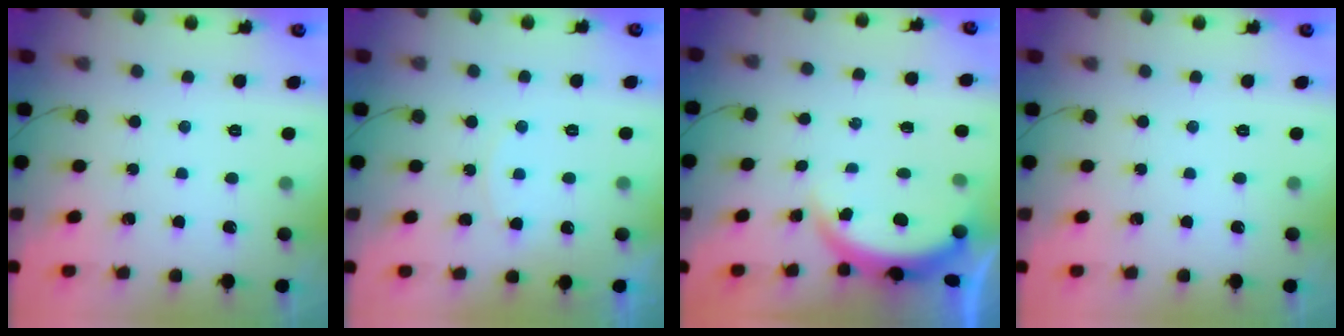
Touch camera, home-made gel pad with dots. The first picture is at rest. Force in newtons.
{"total": 5.6, "press": 5.6, "slide": 0.5}
{"total": 4.0, "press": 3.7, "slide": 1.5}
{"total": 0.0}